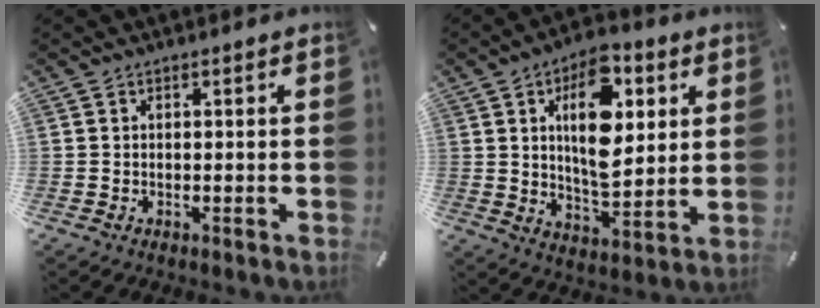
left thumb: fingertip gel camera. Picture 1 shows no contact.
{"total": 15.9, "force": [5.4, 8.8, 12.1], "torque": [-0.187, -0.014, 0.086]}